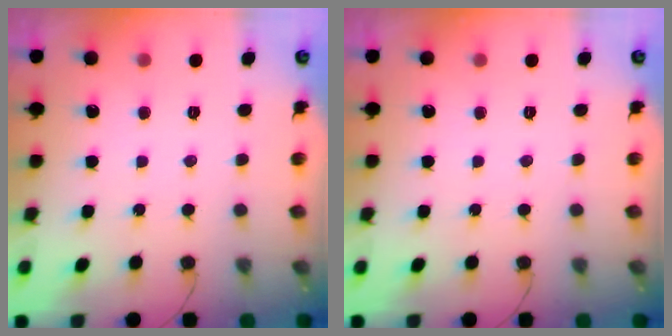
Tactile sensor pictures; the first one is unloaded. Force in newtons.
{"total": 0.0}